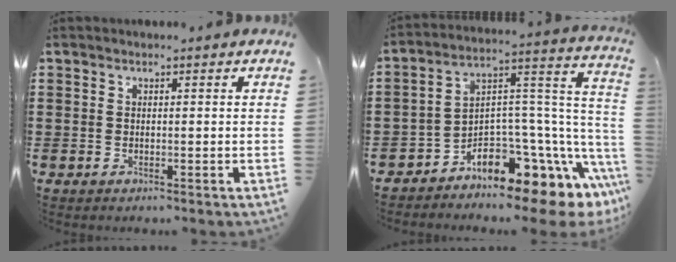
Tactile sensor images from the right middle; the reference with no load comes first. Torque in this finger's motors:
{"motor_torque": [2.14, 0.00, 1.05, 0.21]}